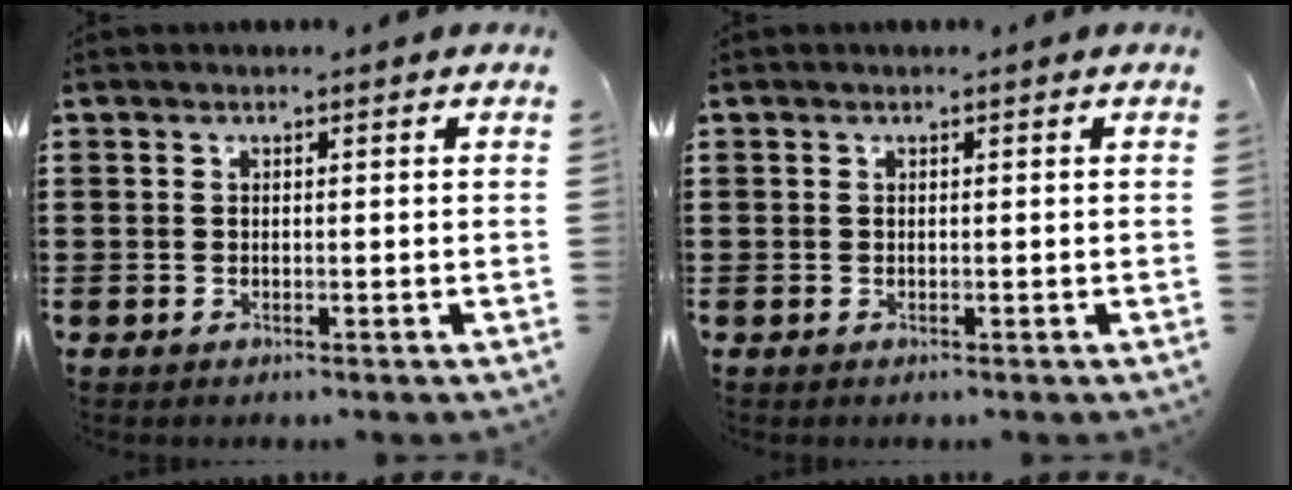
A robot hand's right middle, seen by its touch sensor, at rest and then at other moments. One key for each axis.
{"total": 0.0}